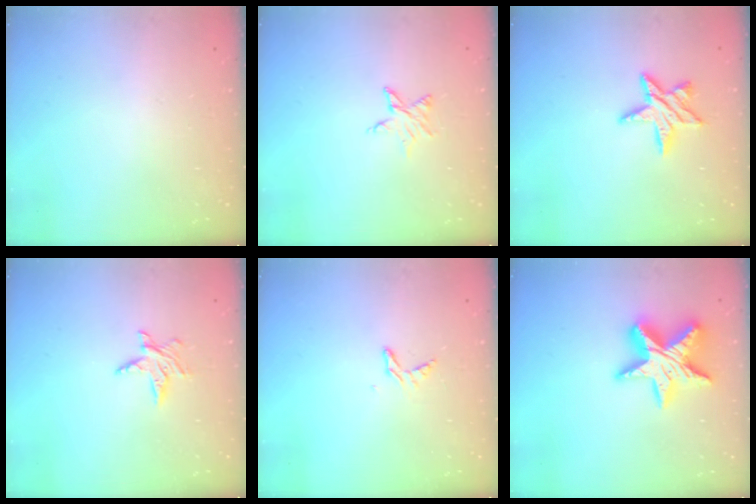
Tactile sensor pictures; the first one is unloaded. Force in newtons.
{"total": 4.6, "press": 4.5, "slide": 0.5}
{"total": 9.3, "press": 9.3, "slide": 0.6}
{"total": 5.7, "press": 5.7, "slide": 0.5}
{"total": 5.1, "press": 5.1, "slide": 0.5}
{"total": 16.7, "press": 16.7, "slide": 1.1}